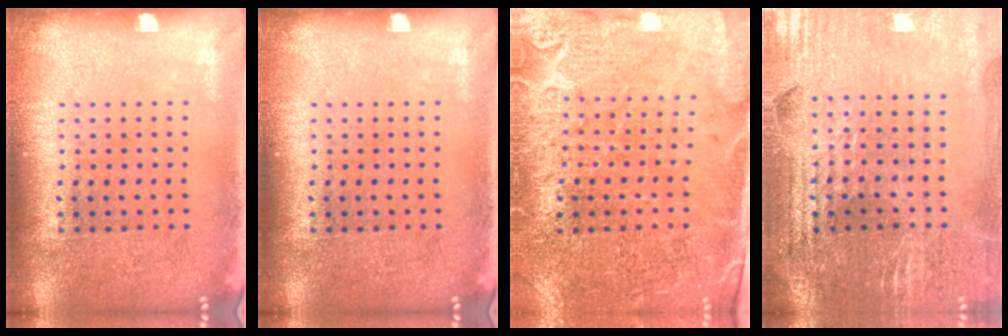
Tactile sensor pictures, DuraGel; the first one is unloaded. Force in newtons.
{"total": 0.0}
{"total": 3.4, "press": 3.3, "slide": 1.1}
{"total": 2.9, "press": 2.8, "slide": 0.5}